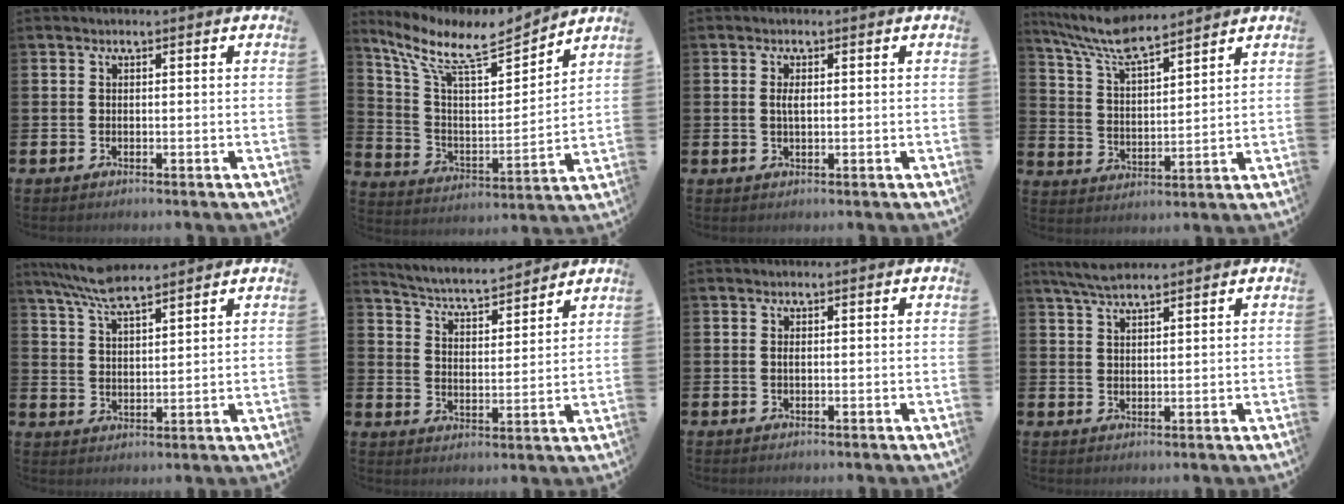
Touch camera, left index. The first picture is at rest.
{"total": 10.0, "force": [8.3, 2.7, 4.9], "torque": [-0.130, -0.052, 0.142]}
{"total": 1.7, "force": [0.3, 0.6, 1.6], "torque": [-0.029, 0.004, 0.002]}
{"total": 7.9, "force": [7.2, 1.3, 2.9], "torque": [-0.086, -0.034, 0.130]}
{"total": 6.3, "force": [5.8, 0.8, 2.2], "torque": [-0.063, -0.025, 0.107]}
{"total": 5.2, "force": [5.1, 0.5, 1.0], "torque": [-0.048, -0.040, 0.085]}
{"total": 0.5, "force": [0.1, 0.2, 0.5], "torque": [-0.008, 0.000, 0.002]}
{"total": 4.2, "force": [3.8, 0.7, 1.8], "torque": [-0.039, -0.008, 0.068]}